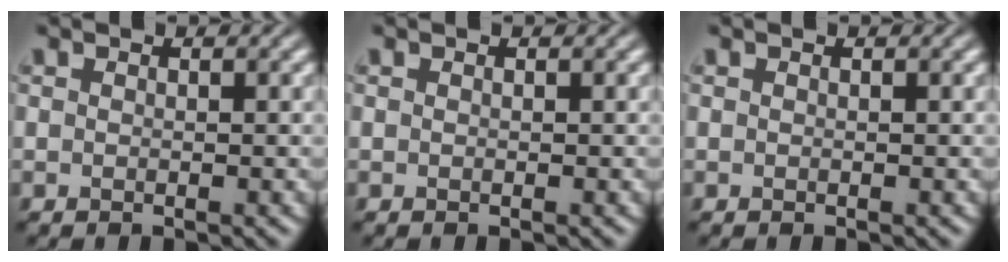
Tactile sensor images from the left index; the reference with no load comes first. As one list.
[{"total": 0.0}, {"total": 0.0}]